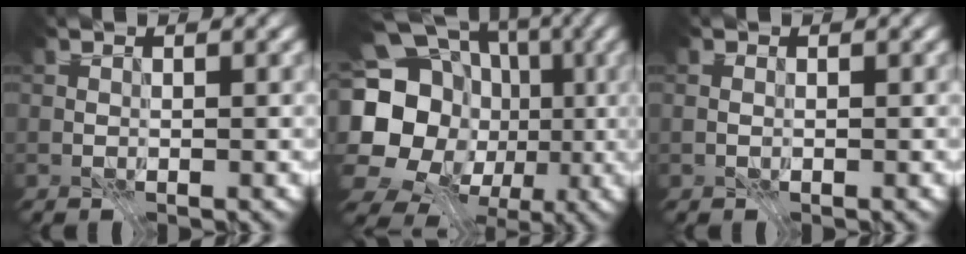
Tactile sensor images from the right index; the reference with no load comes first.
{"total": 20.1, "force": [-2.2, 17.7, 9.2], "torque": [-0.191, 0.013, -0.069]}
{"total": 0.0}